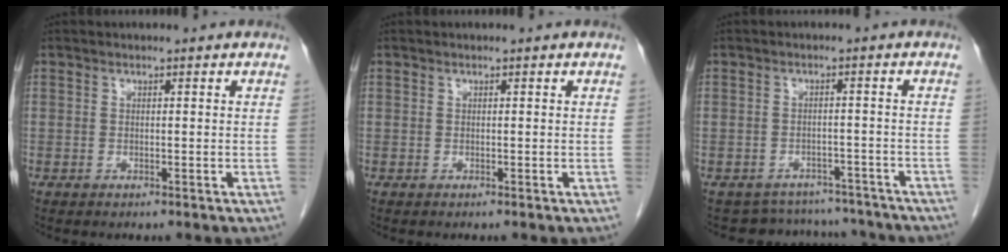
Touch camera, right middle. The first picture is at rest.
{"total": 0.0}
{"total": 9.0, "force": [-8.4, 3.1, -0.2], "torque": [0.007, 0.027, -0.097]}